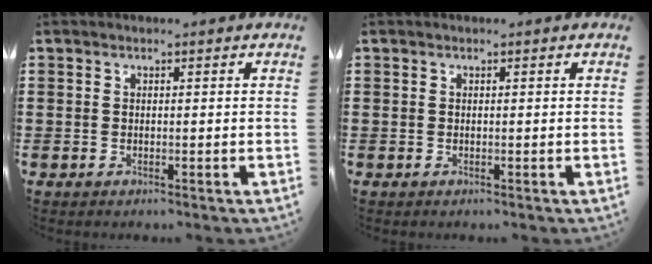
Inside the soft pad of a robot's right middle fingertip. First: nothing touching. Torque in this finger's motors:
{"motor_torque": [0.00, 0.00, 0.00, -0.01]}